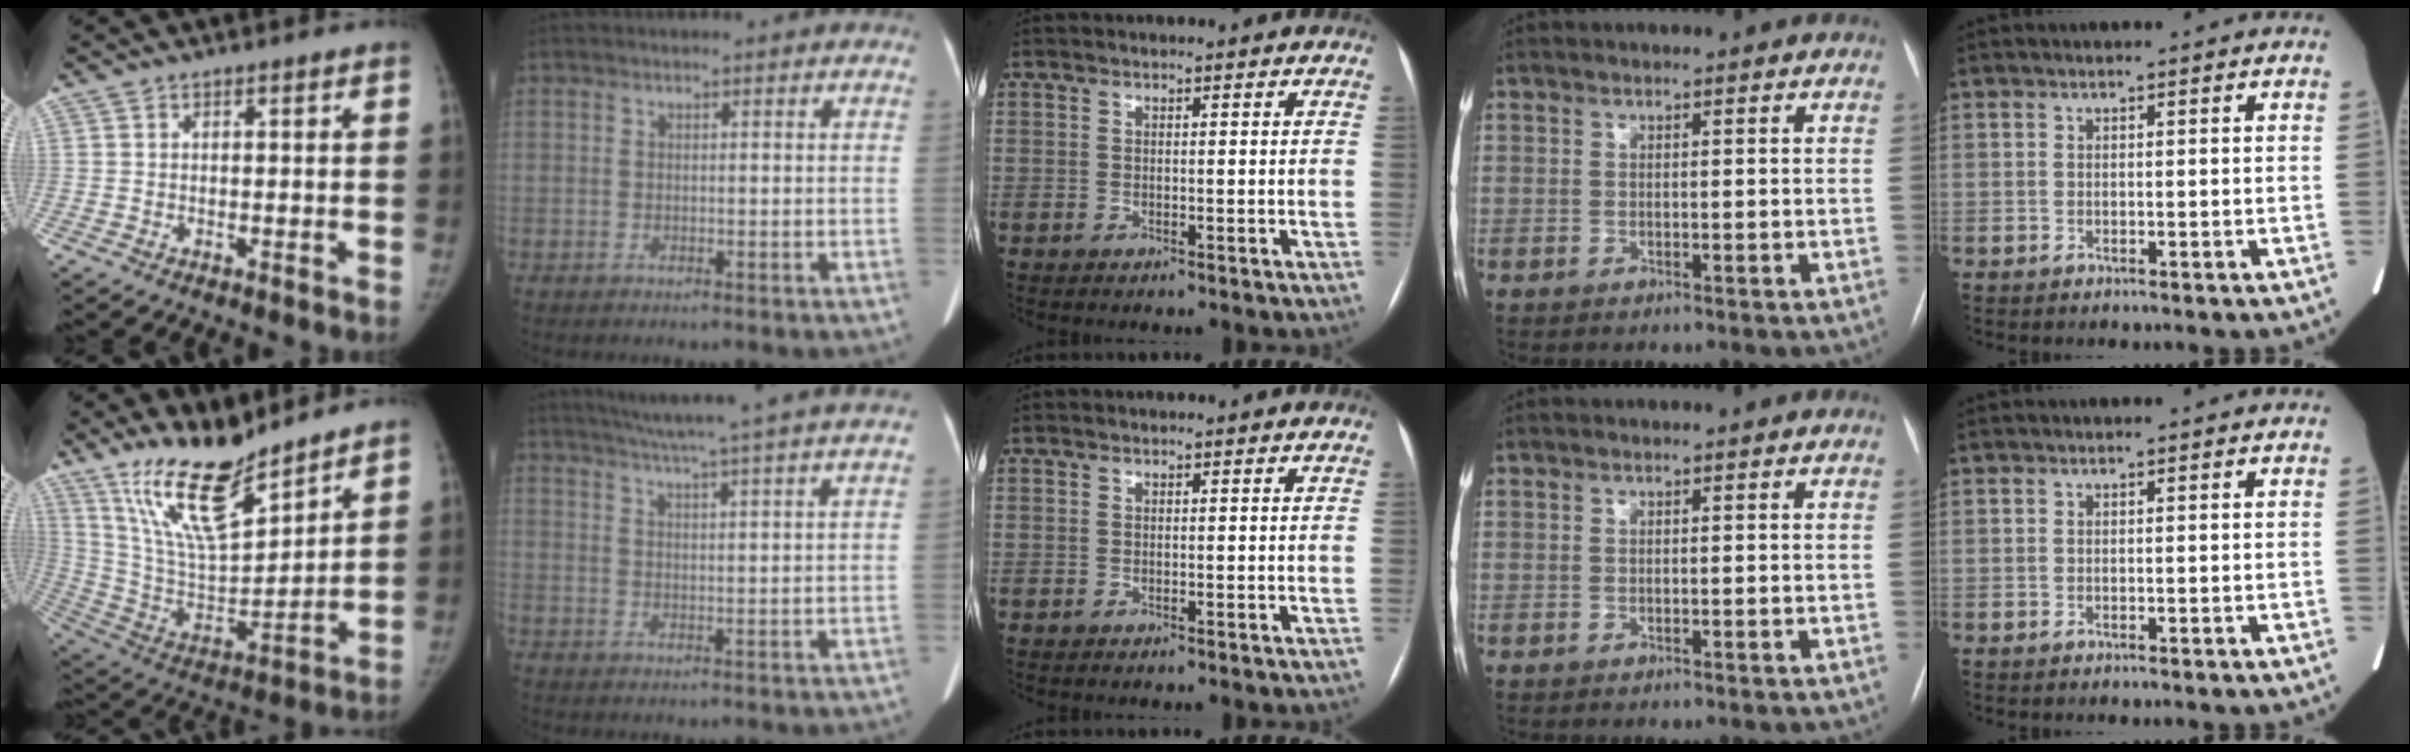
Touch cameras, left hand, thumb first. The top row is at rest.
{"thumb": {"total": 17.5, "force": [13.5, 4.9, 10.0], "torque": [-0.151, -0.082, 0.262]}, "index": {"total": 16.7, "force": [14.4, -1.5, 8.4], "torque": [-0.140, 0.000, 0.183]}, "middle": {"total": 1.4, "force": [-0.6, -0.9, -0.8], "torque": [0.015, -0.008, -0.010]}}